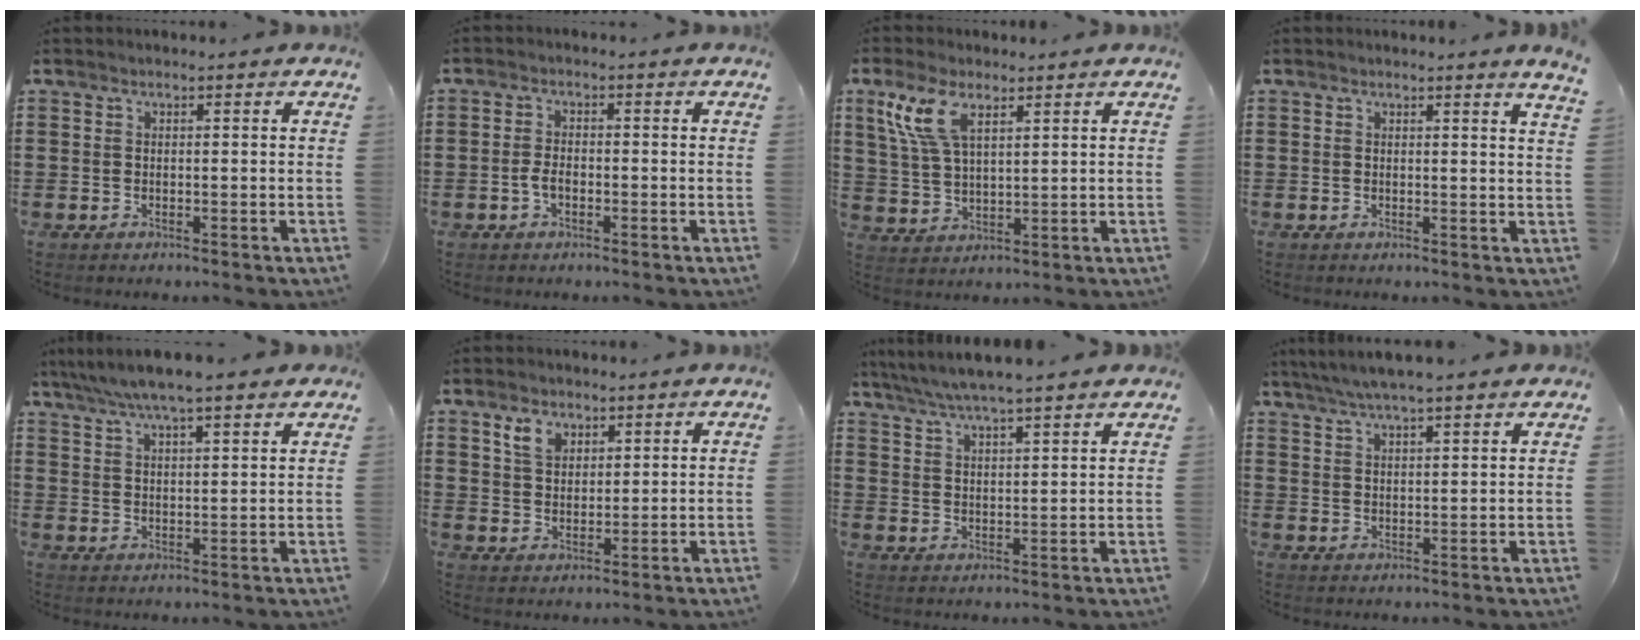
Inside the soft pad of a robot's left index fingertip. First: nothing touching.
{"total": 2.6, "force": [-0.8, 1.2, 2.1], "torque": [-0.055, -0.001, -0.020]}
{"total": 7.9, "force": [4.2, 3.3, 5.7], "torque": [-0.133, 0.007, 0.075]}
{"total": 1.4, "force": [1.2, -0.4, 0.7], "torque": [-0.015, -0.005, 0.022]}
{"total": 5.9, "force": [4.8, 0.7, 3.3], "torque": [-0.075, -0.007, 0.085]}
{"total": 3.9, "force": [2.6, 2.4, 1.6], "torque": [-0.033, 0.005, 0.046]}
{"total": 5.1, "force": [4.5, 0.1, 2.2], "torque": [-0.057, -0.017, 0.079]}
{"total": 4.6, "force": [4.0, 0.0, 2.2], "torque": [-0.053, -0.011, 0.071]}